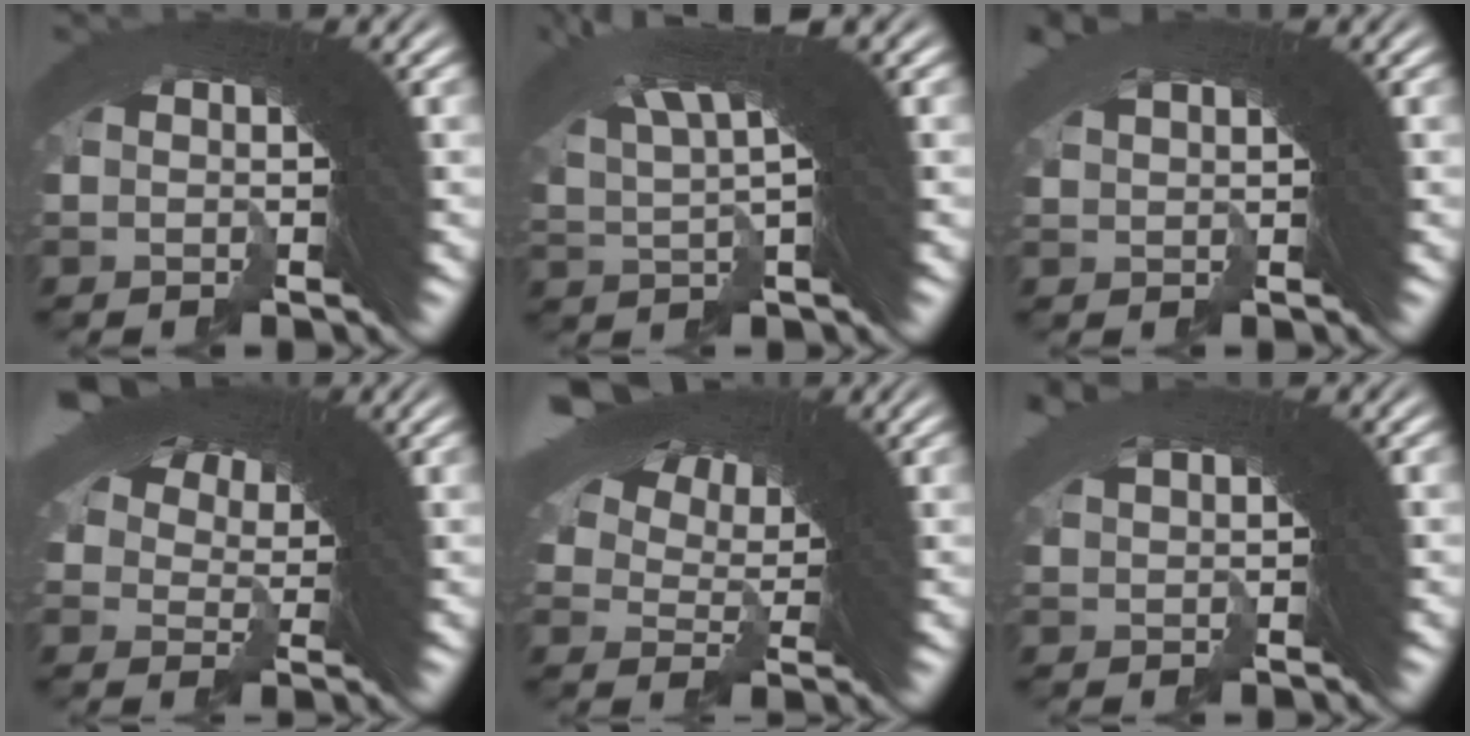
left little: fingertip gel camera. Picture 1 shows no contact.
{"total": 6.0, "force": [4.5, 0.6, 3.9], "torque": [-0.067, 0.028, 0.074]}
{"total": 0.9, "force": [0.7, -0.6, 0.1], "torque": [0.015, 0.004, 0.017]}
{"total": 4.1, "force": [1.5, 3.3, 2.0], "torque": [-0.030, -0.019, 0.033]}
{"total": 6.1, "force": [3.9, 3.0, 3.5], "torque": [-0.057, 0.004, 0.068]}
{"total": 1.0, "force": [0.8, -0.4, 0.2], "torque": [0.013, 0.004, 0.019]}